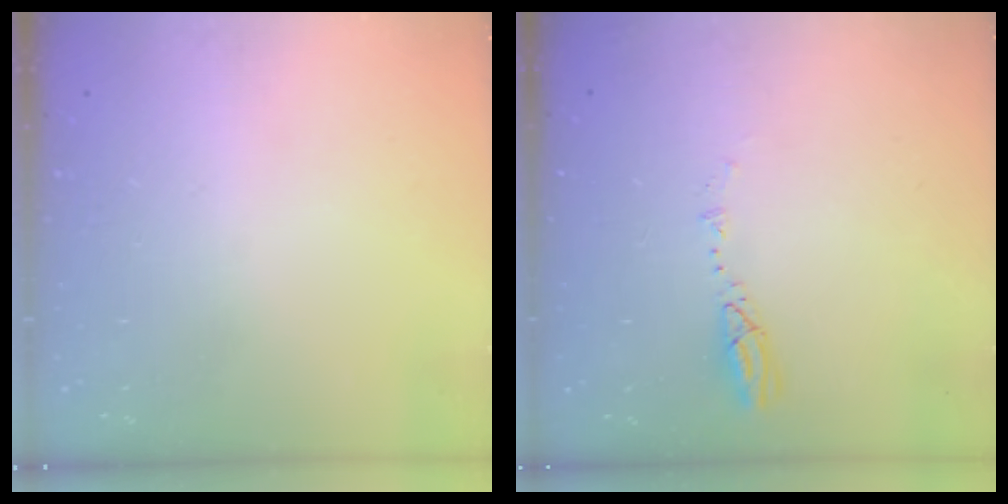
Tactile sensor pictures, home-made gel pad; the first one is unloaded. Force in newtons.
{"total": 5.2, "press": 5.2, "slide": 0.4}